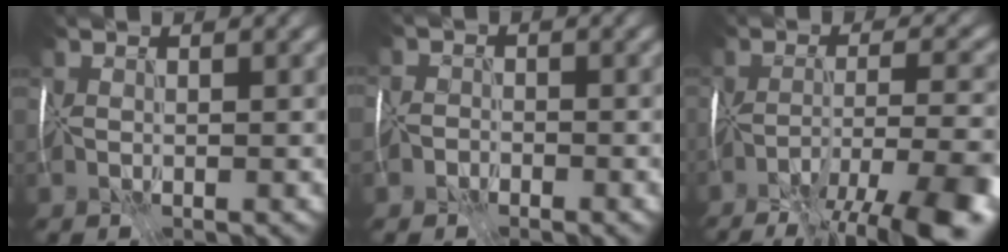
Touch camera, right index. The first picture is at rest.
{"total": 2.9, "force": [-2.2, 1.9, 0.4], "torque": [0.021, 0.005, -0.058]}
{"total": 12.1, "force": [-9.1, 1.6, 7.7], "torque": [-0.124, -0.024, -0.128]}